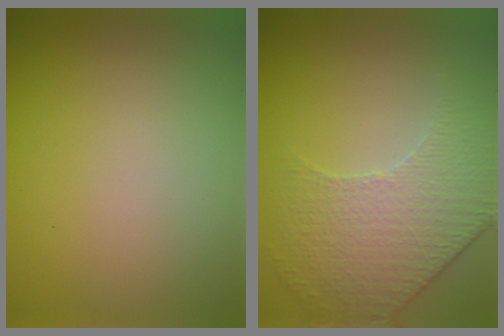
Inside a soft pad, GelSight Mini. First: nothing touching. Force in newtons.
{"total": 4.3, "press": 3.8, "slide": 2.1}